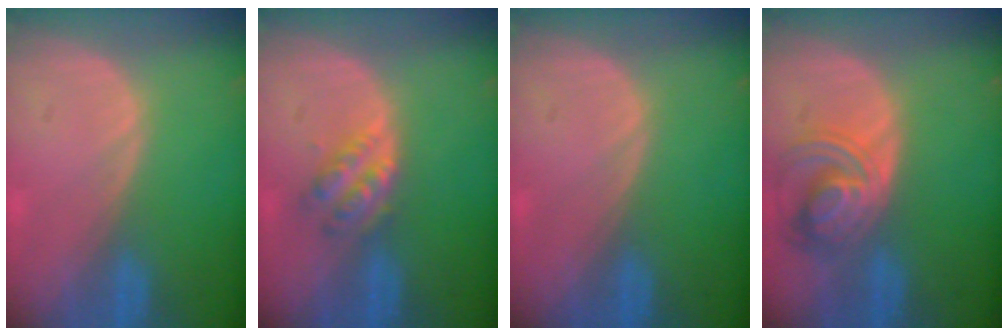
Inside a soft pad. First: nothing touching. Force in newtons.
{"total": 4.7, "press": 4.2, "slide": 2.3}
{"total": 0.0}
{"total": 7.2, "press": 6.8, "slide": 2.5}